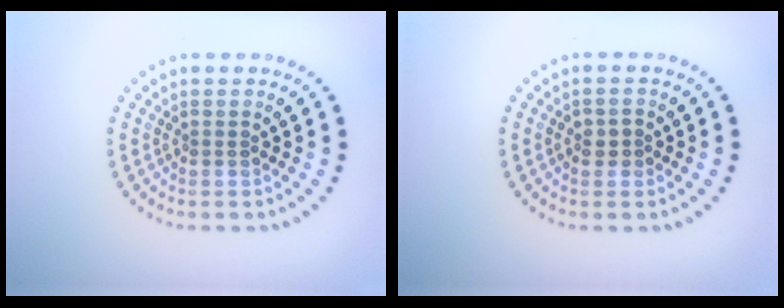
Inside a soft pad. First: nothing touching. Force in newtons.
{"total": 1.3, "press": 1.3, "slide": 0.2}